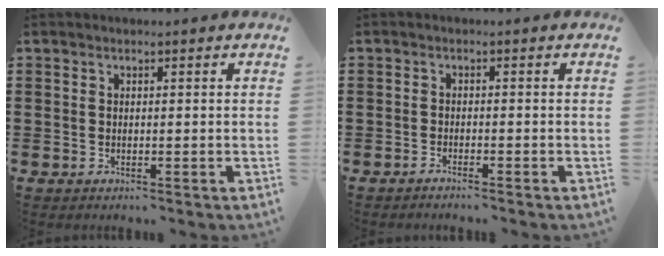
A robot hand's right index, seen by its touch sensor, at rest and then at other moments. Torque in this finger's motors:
{"motor_torque": [-0.23, 0.55, 0.00, -0.02]}